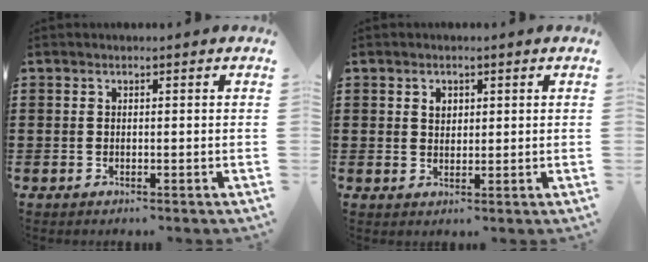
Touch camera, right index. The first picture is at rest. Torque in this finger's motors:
{"motor_torque": [0.24, -0.23, 0.15, 0.02]}